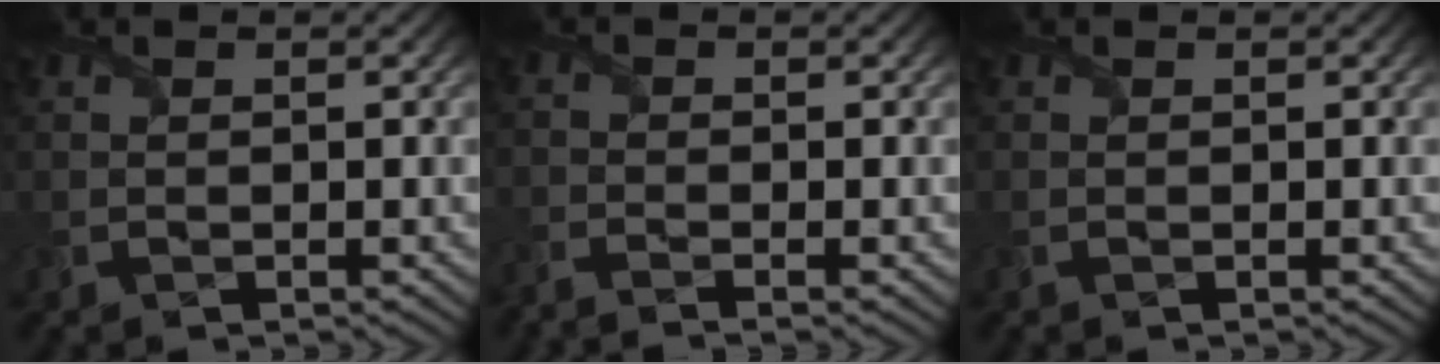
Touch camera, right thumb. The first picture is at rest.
{"total": 2.6, "force": [-2.2, 0.1, 1.4], "torque": [-0.034, -0.006, -0.051]}
{"total": 0.0}